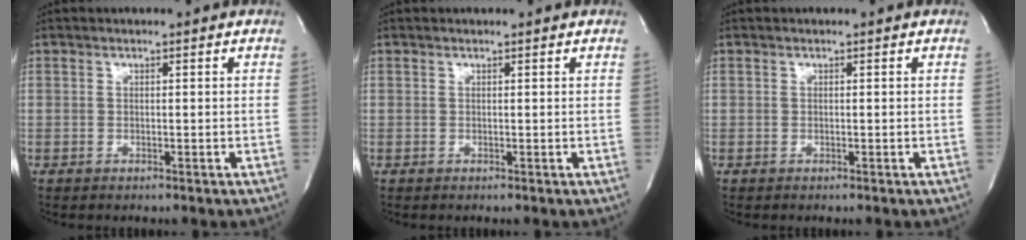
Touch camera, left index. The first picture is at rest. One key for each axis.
{"total": 1.3, "fx": 1.3, "fy": 0.0, "fz": 0.1, "tx": -0.010, "ty": 0.005, "tz": 0.013}
{"total": 0.0}